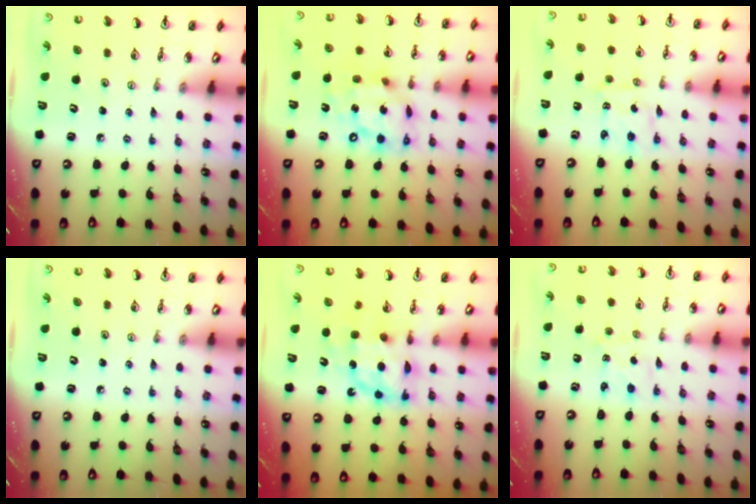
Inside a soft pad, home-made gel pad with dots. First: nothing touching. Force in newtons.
{"total": 13.4, "press": 13.4, "slide": 1.1}
{"total": 1.2, "press": 1.2, "slide": 0.1}
{"total": 0.0}
{"total": 11.3, "press": 11.3, "slide": 1.4}
{"total": 0.9, "press": 0.7, "slide": 0.6}